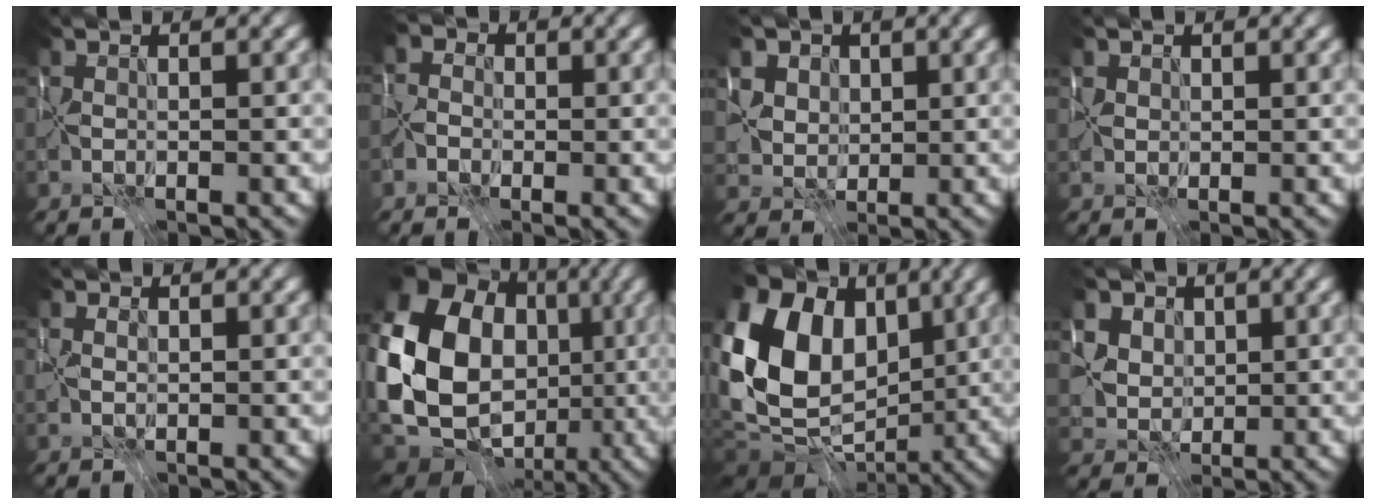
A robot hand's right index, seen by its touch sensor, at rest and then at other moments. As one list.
[{"total": 3.1, "force": [-0.6, 2.9, 0.9], "torque": [0.001, 0.020, -0.045]}, {"total": 5.9, "force": [2.9, 4.5, 2.3], "torque": [-0.056, 0.013, 0.042]}, {"total": 0.7, "force": [0.5, 0.5, -0.3], "torque": [0.004, 0.002, 0.010]}, {"total": 1.0, "force": [0.1, 0.7, 0.7], "torque": [-0.017, 0.008, 0.003]}, {"total": 17.9, "force": [-0.3, 14.4, 10.6], "torque": [-0.229, 0.010, 0.003]}, {"total": 16.1, "force": [1.4, 12.0, 10.6], "torque": [-0.208, 0.029, 0.026]}, {"total": 7.1, "force": [3.2, 5.6, 3.1], "torque": [-0.064, 0.019, 0.044]}]